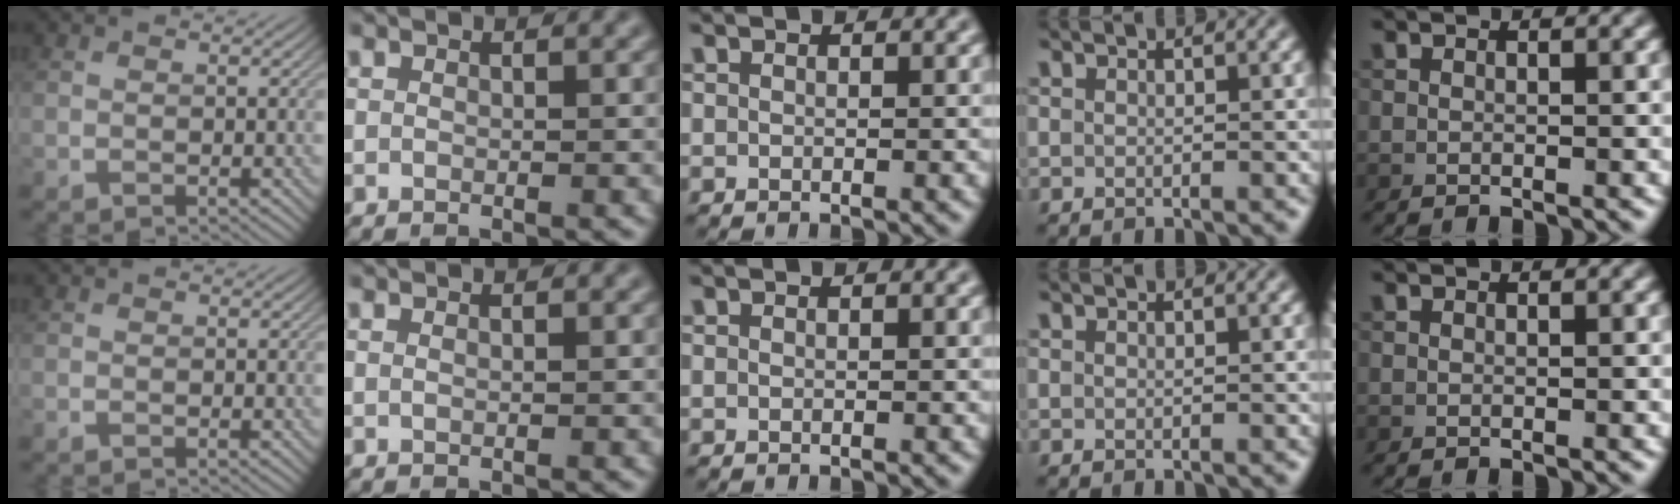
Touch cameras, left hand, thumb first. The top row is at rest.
{}